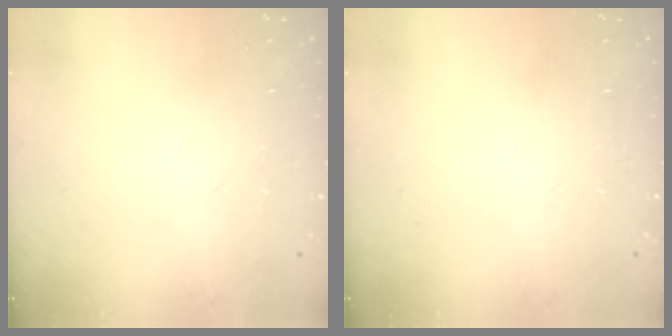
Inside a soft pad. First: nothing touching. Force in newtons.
{"total": 0.0}